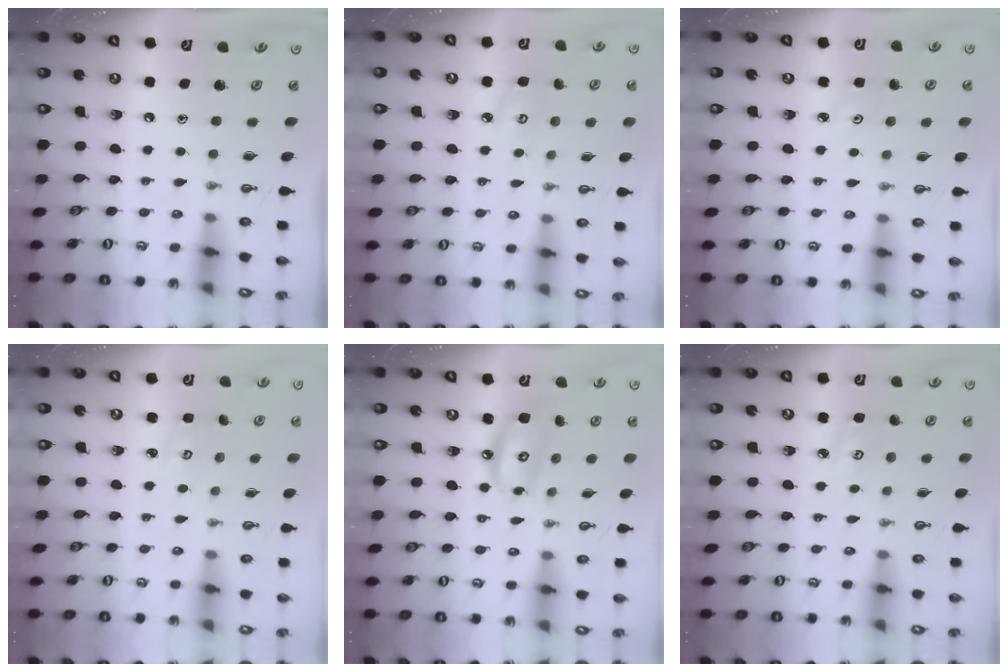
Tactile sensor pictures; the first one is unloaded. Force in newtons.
{"total": 5.5, "press": 5.5, "slide": 0.6}
{"total": 2.1, "press": 2.1, "slide": 0.3}
{"total": 2.6, "press": 2.6, "slide": 0.3}
{"total": 9.2, "press": 9.2, "slide": 1.1}
{"total": 3.9, "press": 3.9, "slide": 0.4}